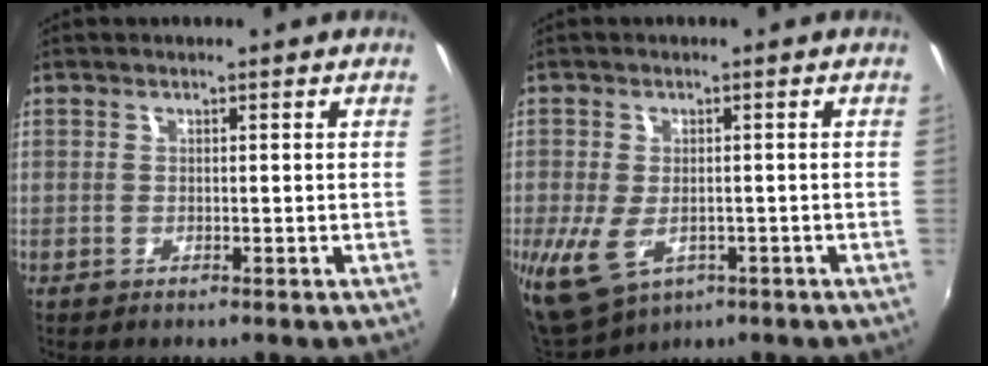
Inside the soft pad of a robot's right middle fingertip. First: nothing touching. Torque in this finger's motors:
{"motor_torque": [1.08, 0.25, 1.05, 0.21]}